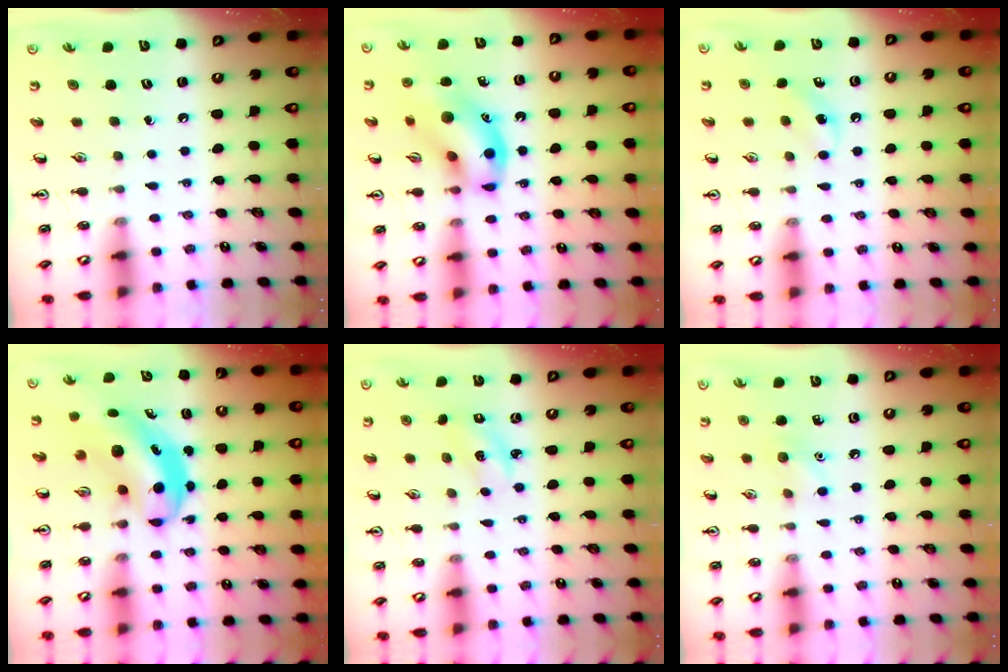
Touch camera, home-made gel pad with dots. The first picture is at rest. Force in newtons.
{"total": 14.3, "press": 14.1, "slide": 2.1}
{"total": 6.3, "press": 6.0, "slide": 1.8}
{"total": 5.7, "press": 5.4, "slide": 1.5}
{"total": 2.4, "press": 2.3, "slide": 0.5}
{"total": 6.7, "press": 6.4, "slide": 2.0}